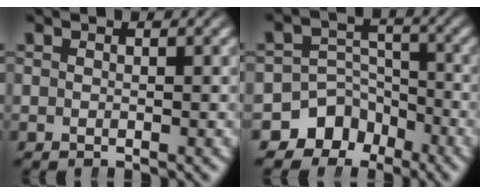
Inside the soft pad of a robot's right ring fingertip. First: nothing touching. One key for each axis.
{"total": 9.3, "fx": -4.7, "fy": 7.5, "fz": 2.8, "tx": -0.037, "ty": -0.025, "tz": -0.080}